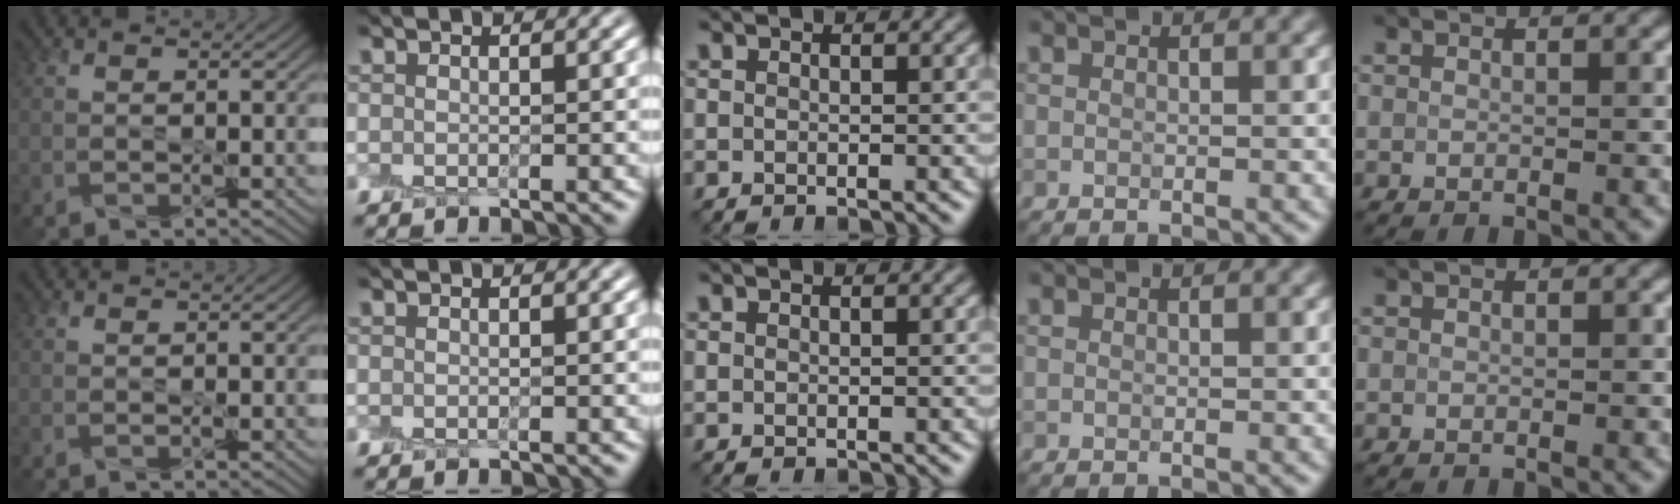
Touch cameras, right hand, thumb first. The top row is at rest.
{}